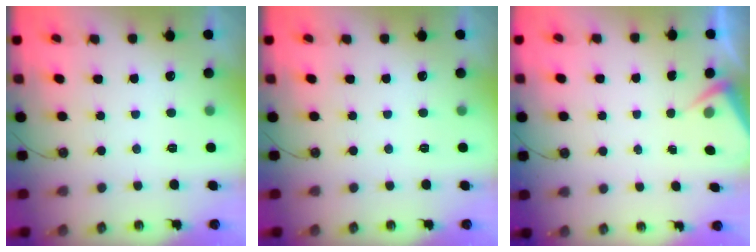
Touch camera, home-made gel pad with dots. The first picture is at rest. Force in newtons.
{"total": 0.0}
{"total": 3.0, "press": 3.0, "slide": 0.4}